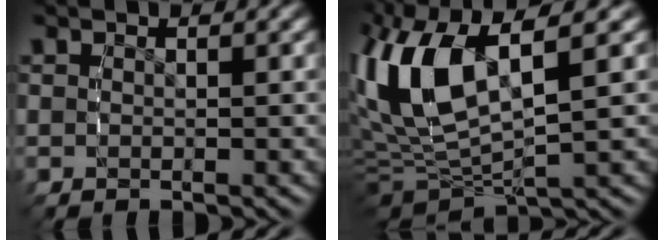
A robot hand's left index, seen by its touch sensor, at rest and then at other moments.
{"total": 9.5, "force": [1.9, 5.9, 7.2], "torque": [-0.177, -0.004, 0.037]}